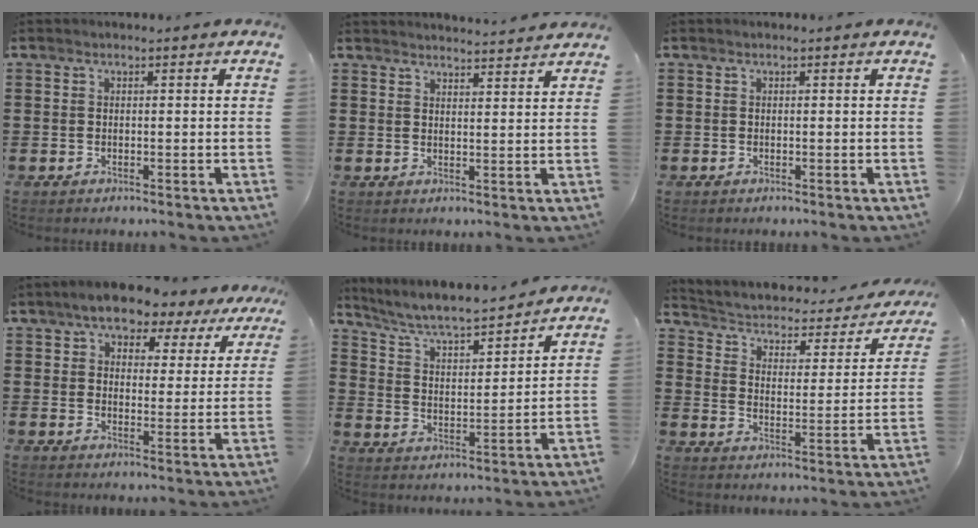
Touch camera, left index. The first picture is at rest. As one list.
[{"total": 2.8, "force": [2.8, -0.4, 0.1], "torque": [-0.010, -0.014, 0.051]}, {"total": 0.0}, {"total": 6.7, "force": [5.8, 2.1, 2.5], "torque": [-0.069, -0.014, 0.102]}, {"total": 5.7, "force": [5.2, 0.4, 2.3], "torque": [-0.068, -0.036, 0.082]}, {"total": 1.8, "force": [0.9, 1.2, 1.0], "torque": [-0.033, -0.021, 0.003]}]